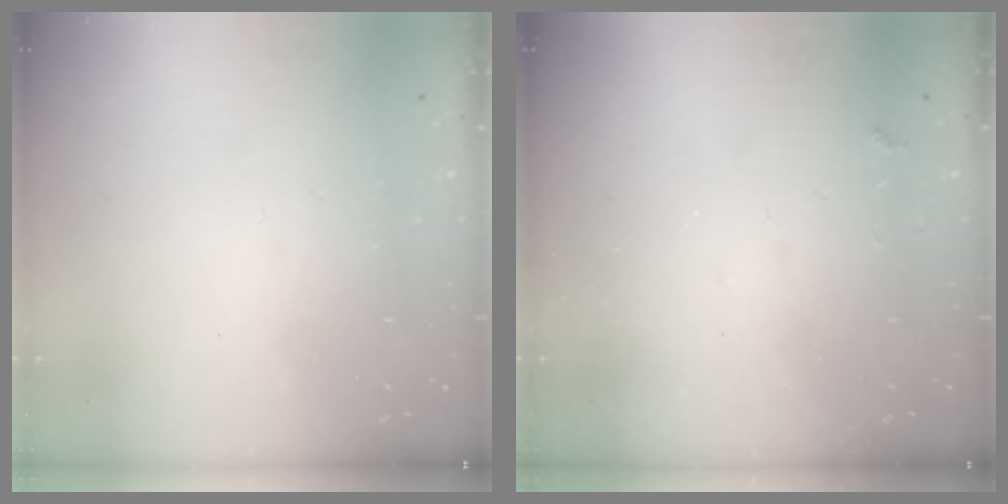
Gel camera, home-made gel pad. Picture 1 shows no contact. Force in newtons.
{"total": 4.3, "press": 4.2, "slide": 0.7}